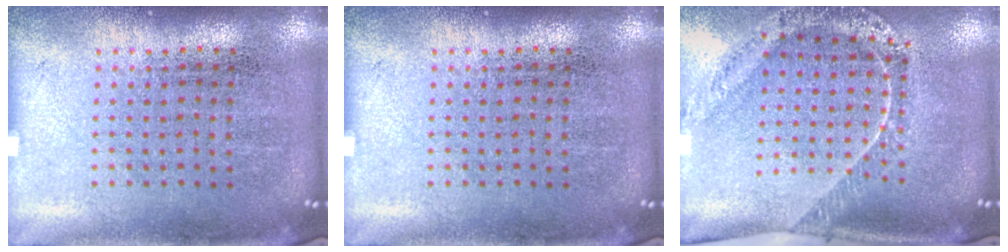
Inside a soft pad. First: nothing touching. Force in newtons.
{"total": 0.0}
{"total": 1.5, "press": 1.5, "slide": 0.3}